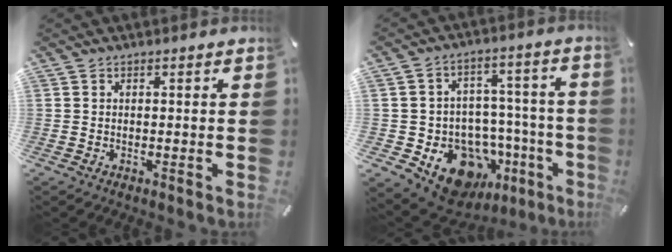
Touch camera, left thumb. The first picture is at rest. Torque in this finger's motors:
{"motor_torque": [2.04, 2.66, 0.39, 0.04, 0.25]}